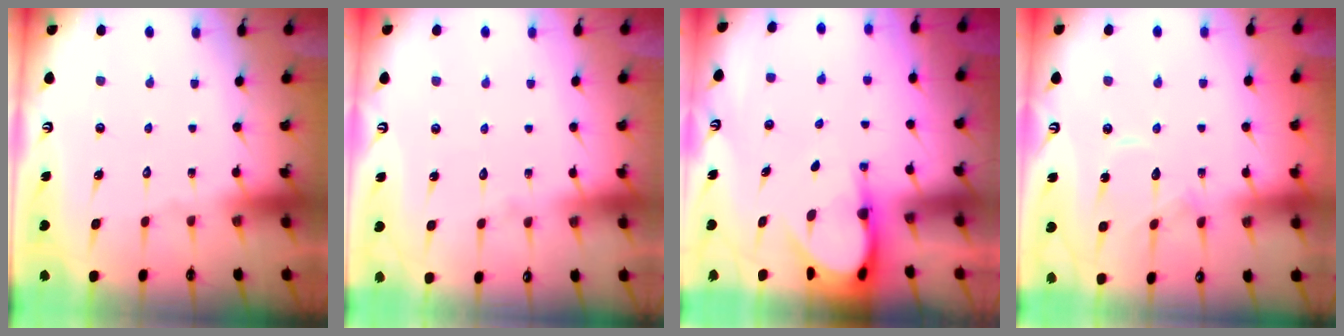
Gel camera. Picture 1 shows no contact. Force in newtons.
{"total": 1.8, "press": 1.8, "slide": 0.1}
{"total": 5.4, "press": 5.4, "slide": 0.4}
{"total": 9.3, "press": 9.2, "slide": 0.5}